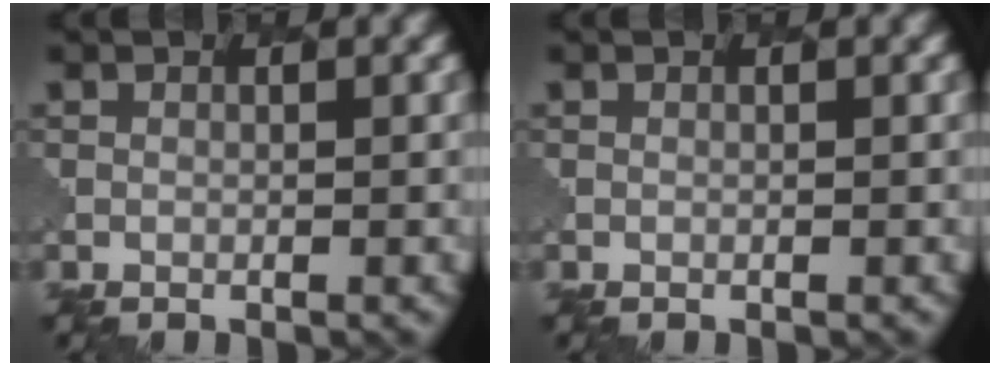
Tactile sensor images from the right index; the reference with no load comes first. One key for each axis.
{"total": 0.0}